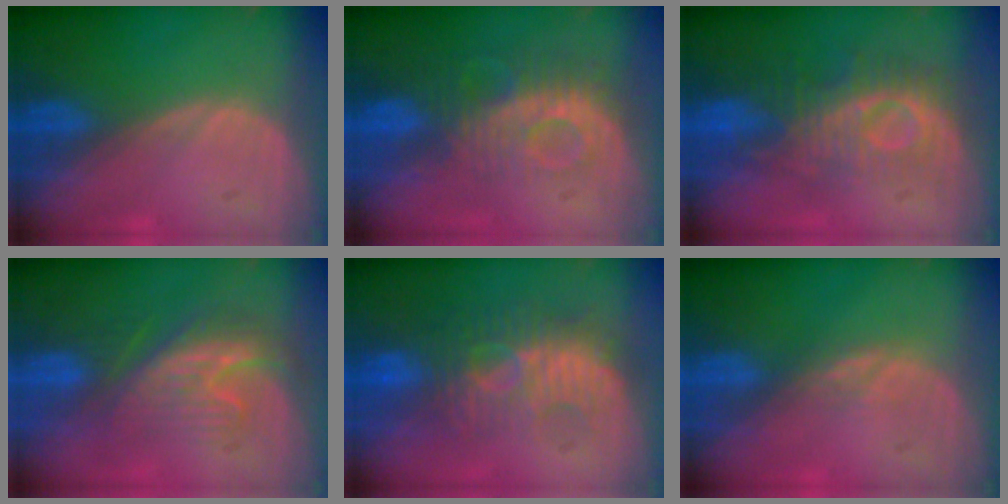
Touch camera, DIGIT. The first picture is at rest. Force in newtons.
{"total": 9.2, "press": 8.1, "slide": 4.3}
{"total": 9.1, "press": 8.4, "slide": 3.6}
{"total": 8.5, "press": 7.5, "slide": 4.1}
{"total": 9.1, "press": 8.7, "slide": 2.7}
{"total": 1.4, "press": 1.4, "slide": 0.3}